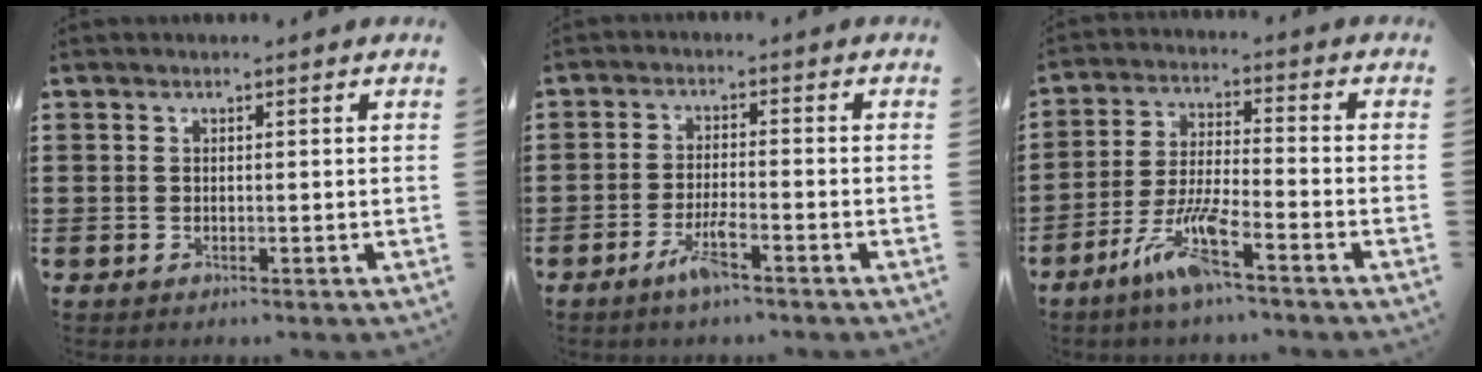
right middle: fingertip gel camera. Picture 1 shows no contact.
{"total": 4.2, "force": [-2.7, 0.3, 3.2], "torque": [-0.066, -0.006, -0.050]}
{"total": 8.0, "force": [-5.4, 0.9, 5.9], "torque": [-0.133, -0.008, -0.104]}